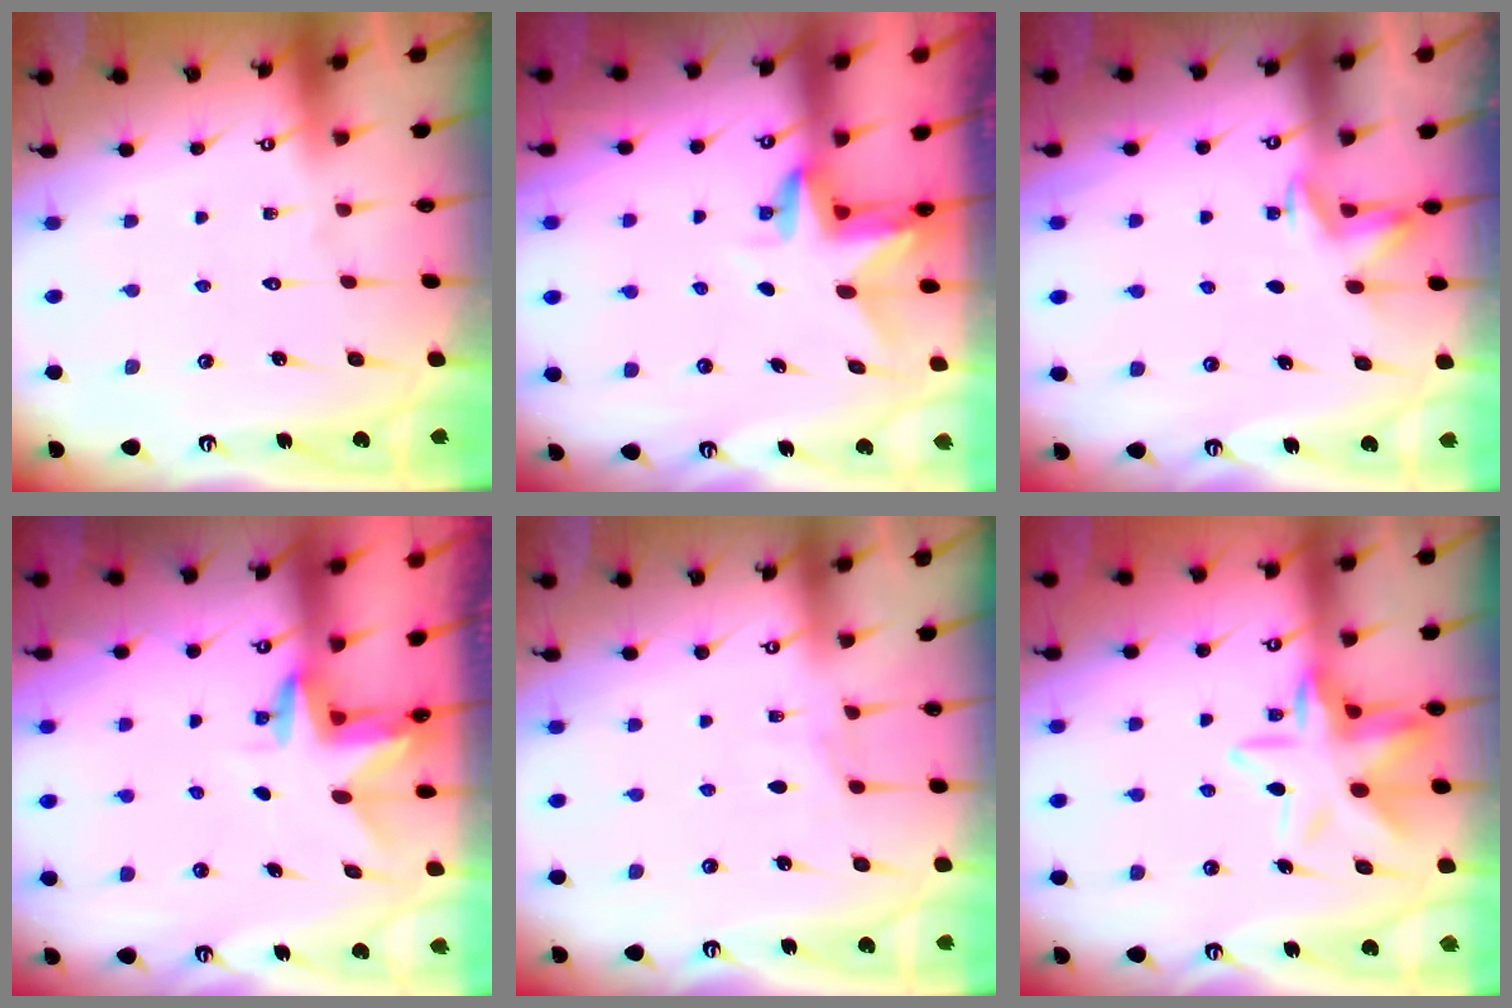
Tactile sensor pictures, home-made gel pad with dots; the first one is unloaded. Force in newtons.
{"total": 3.0, "press": 3.0, "slide": 0.2}
{"total": 3.2, "press": 3.1, "slide": 0.7}
{"total": 2.8, "press": 2.8, "slide": 0.1}
{"total": 3.0, "press": 2.9, "slide": 0.5}
{"total": 12.3, "press": 12.2, "slide": 1.2}